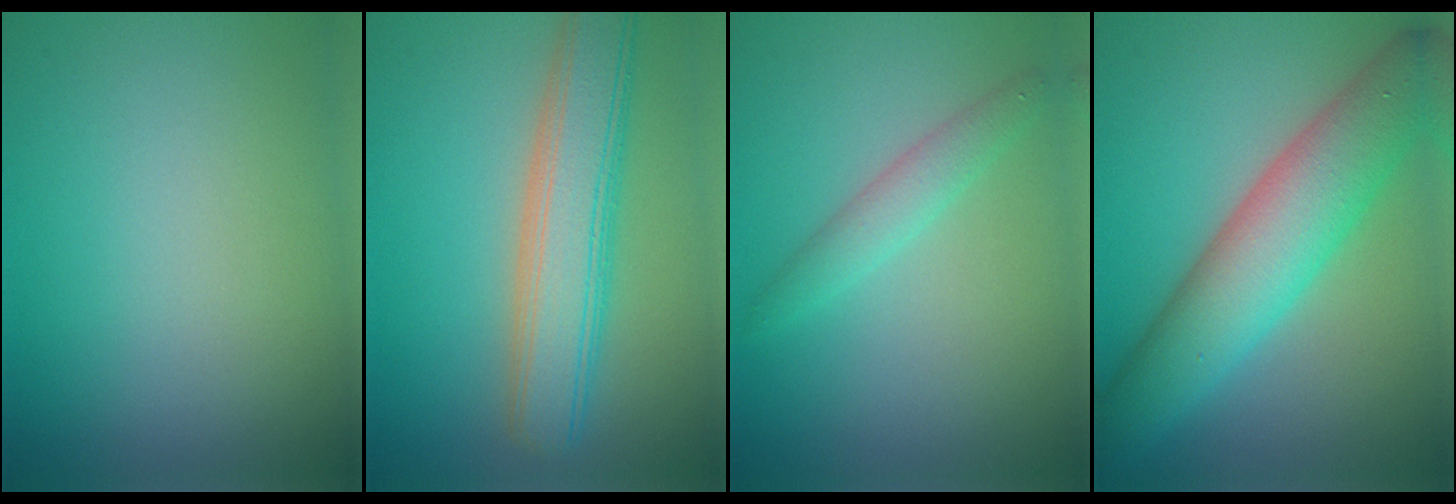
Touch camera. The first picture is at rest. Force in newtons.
{"total": 7.0, "press": 7.0, "slide": 0.6}
{"total": 2.1, "press": 2.1, "slide": 0.0}
{"total": 8.7, "press": 8.7, "slide": 0.4}